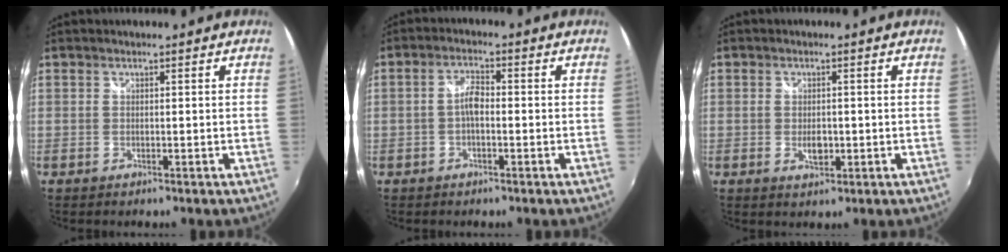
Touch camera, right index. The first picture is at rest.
{"total": 3.1, "force": [-0.8, 1.3, 2.7], "torque": [-0.055, 0.010, -0.016]}
{"total": 2.9, "force": [-0.5, 1.7, 2.3], "torque": [-0.040, -0.004, -0.007]}